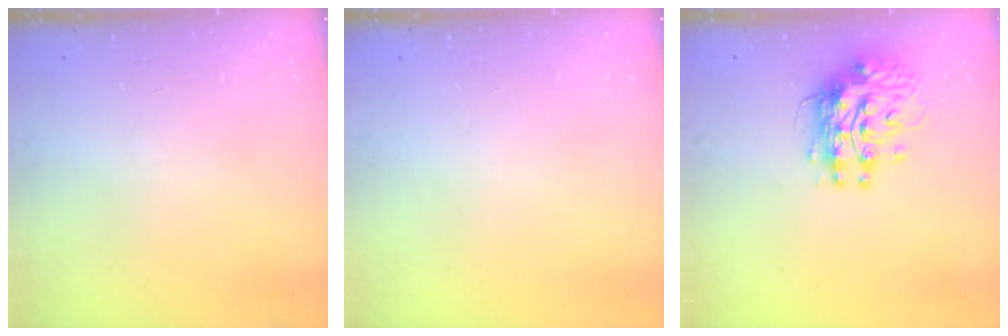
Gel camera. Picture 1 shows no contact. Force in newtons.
{"total": 0.0}
{"total": 11.0, "press": 10.9, "slide": 1.0}